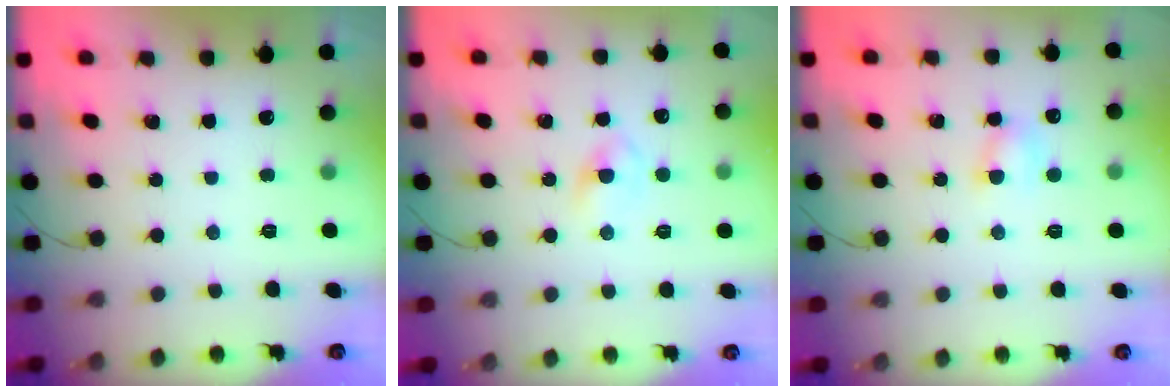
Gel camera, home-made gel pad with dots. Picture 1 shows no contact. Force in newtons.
{"total": 3.1, "press": 2.9, "slide": 1.3}
{"total": 4.4, "press": 4.2, "slide": 1.3}